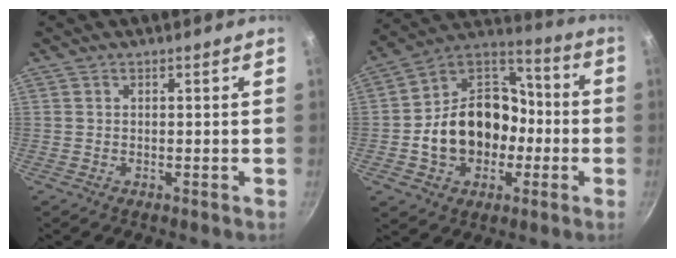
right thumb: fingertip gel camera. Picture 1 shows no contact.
{"total": 19.2, "force": [-3.4, 15.2, 11.3], "torque": [-0.158, 0.059, -0.059]}